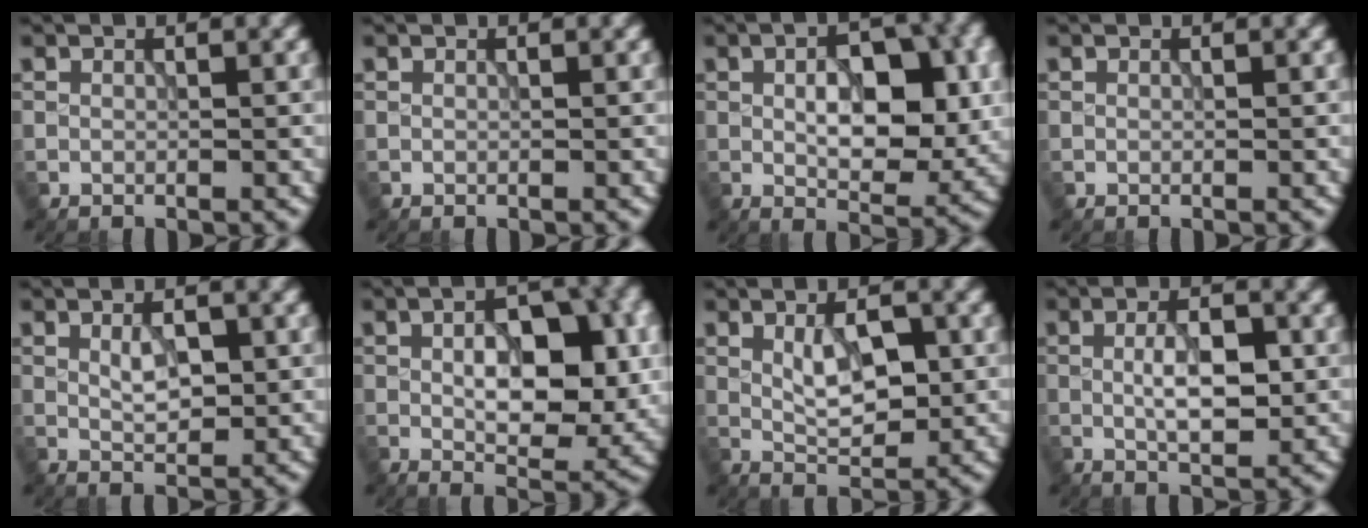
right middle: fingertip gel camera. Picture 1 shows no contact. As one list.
[{"total": 0.0}, {"total": 7.6, "force": [0.3, 3.9, 6.5], "torque": [-0.095, -0.004, 0.006]}, {"total": 0.0}, {"total": 2.4, "force": [0.4, 1.1, 2.1], "torque": [-0.040, -0.001, 0.008]}, {"total": 8.4, "force": [0.2, 4.4, 7.2], "torque": [-0.106, -0.004, 0.005]}, {"total": 4.2, "force": [0.4, 1.8, 3.7], "torque": [-0.068, -0.001, 0.010]}, {"total": 4.3, "force": [-0.1, 1.7, 4.0], "torque": [-0.074, 0.001, -0.001]}]